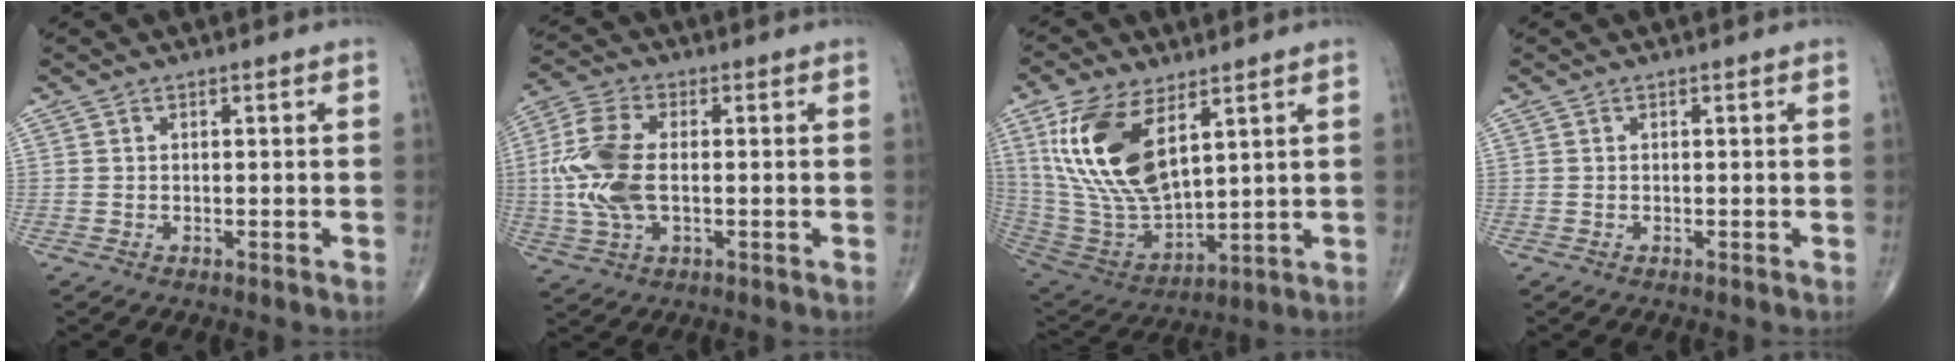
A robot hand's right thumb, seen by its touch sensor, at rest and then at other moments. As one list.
[{"total": 11.9, "force": [-0.3, 6.4, 10.0], "torque": [-0.234, 0.008, -0.007]}, {"total": 19.4, "force": [7.7, 9.5, 15.0], "torque": [-0.286, -0.032, 0.161]}, {"total": 0.0}]